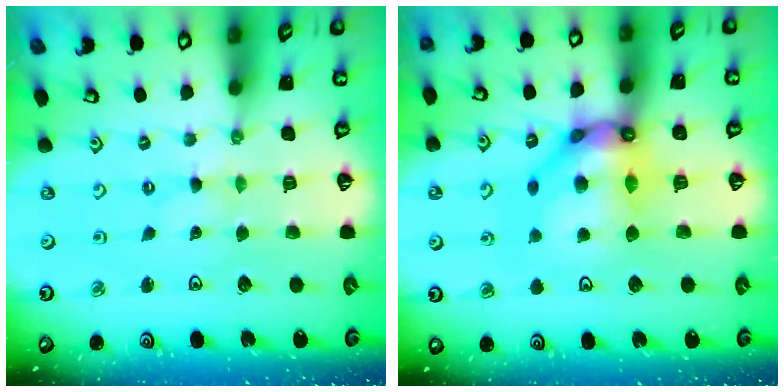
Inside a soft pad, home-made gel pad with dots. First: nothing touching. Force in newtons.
{"total": 14.1, "press": 14.0, "slide": 1.4}